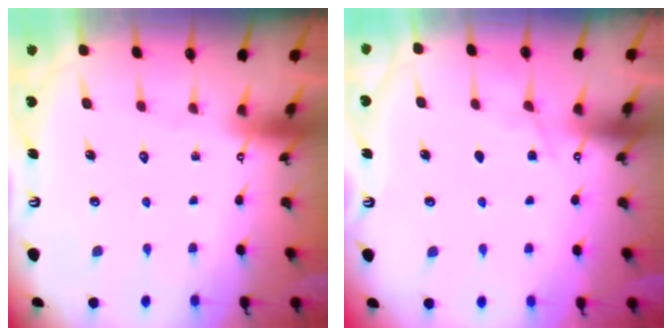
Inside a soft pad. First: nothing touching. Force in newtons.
{"total": 5.6, "press": 5.6, "slide": 0.6}